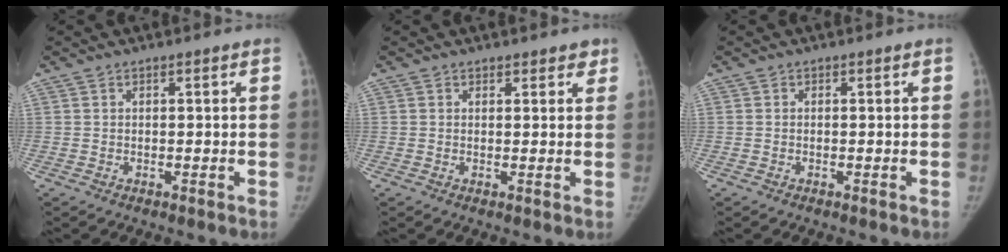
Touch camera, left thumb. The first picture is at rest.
{"total": 1.9, "force": [1.4, 1.1, 0.7], "torque": [0.013, -0.005, 0.012]}
{"total": 0.0}